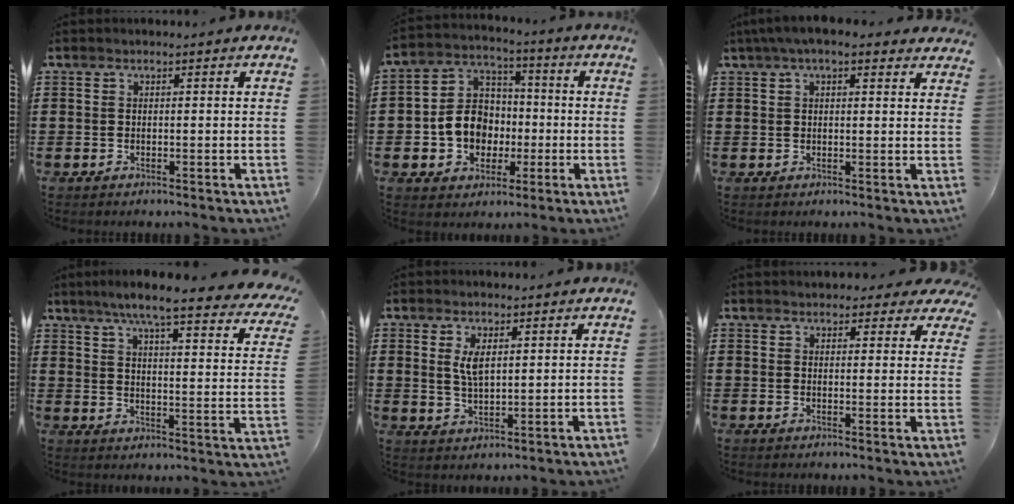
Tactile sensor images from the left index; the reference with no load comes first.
{"total": 8.5, "force": [-1.6, 7.6, 3.6], "torque": [-0.096, 0.018, -0.031]}
{"total": 4.6, "force": [3.4, 1.2, 2.8], "torque": [-0.062, 0.003, 0.062]}
{"total": 7.4, "force": [6.0, -0.2, 4.2], "torque": [-0.098, -0.037, 0.096]}
{"total": 3.7, "force": [1.5, 1.5, 3.1], "torque": [-0.066, 0.005, 0.026]}
{"total": 3.1, "force": [2.8, 1.1, 0.8], "torque": [-0.016, -0.006, 0.050]}